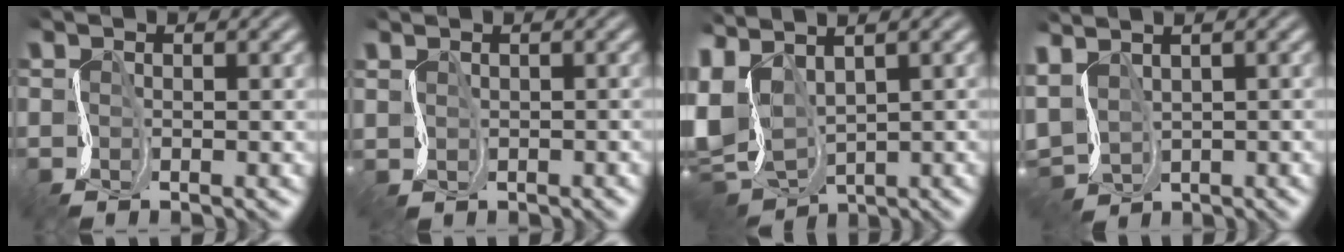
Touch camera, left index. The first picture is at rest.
{"total": 0.9, "force": [0.2, 0.7, -0.5], "torque": [0.011, 0.000, 0.014]}
{"total": 8.4, "force": [0.3, 5.4, 6.3], "torque": [-0.170, -0.005, 0.024]}
{"total": 4.1, "force": [1.4, 3.0, 2.5], "torque": [-0.071, 0.005, 0.043]}